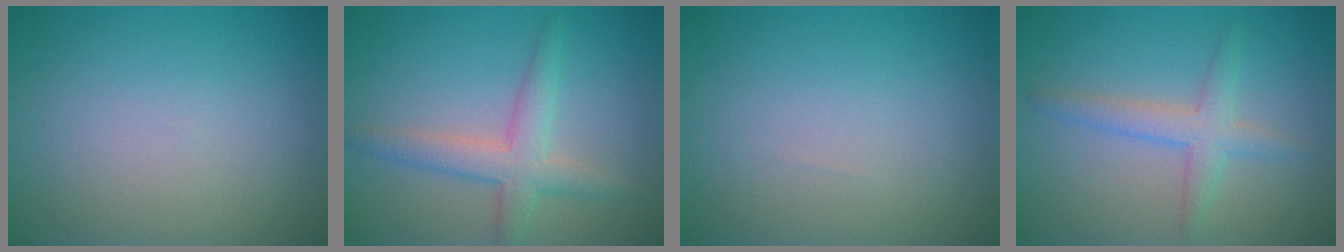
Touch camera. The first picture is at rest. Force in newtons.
{"total": 3.6, "press": 3.6, "slide": 0.1}
{"total": 0.0}
{"total": 2.8, "press": 2.7, "slide": 0.2}